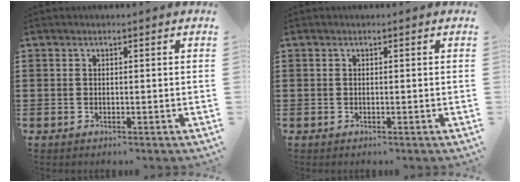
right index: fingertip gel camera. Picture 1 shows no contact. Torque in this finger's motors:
{"motor_torque": [-0.43, 0.53, 0.00, -0.02]}